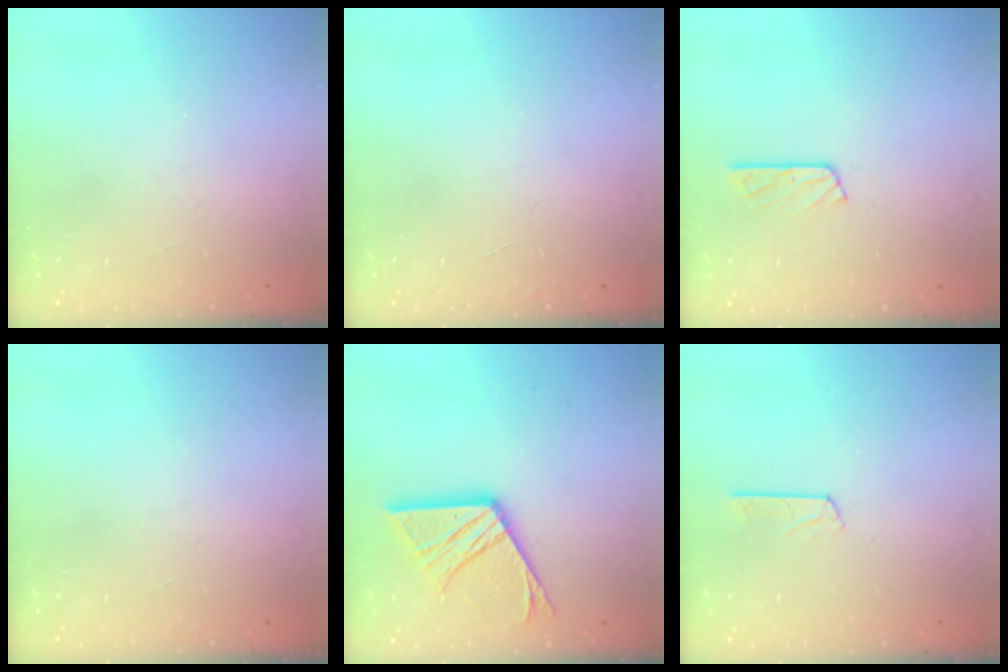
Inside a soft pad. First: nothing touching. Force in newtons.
{"total": 0.0}
{"total": 3.9, "press": 3.9, "slide": 0.4}
{"total": 0.0}
{"total": 15.3, "press": 15.2, "slide": 1.5}
{"total": 3.6, "press": 3.5, "slide": 0.4}